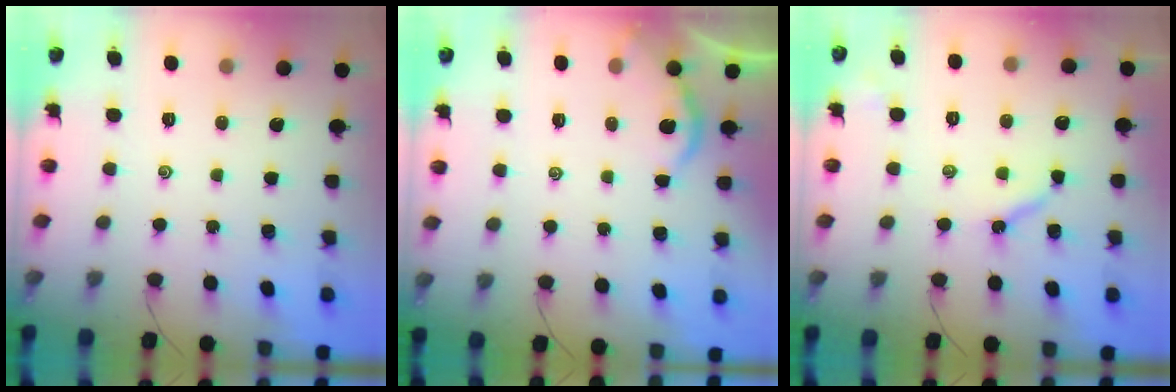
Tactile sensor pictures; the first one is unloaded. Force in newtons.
{"total": 1.9, "press": 1.8, "slide": 0.4}
{"total": 5.3, "press": 5.3, "slide": 0.5}